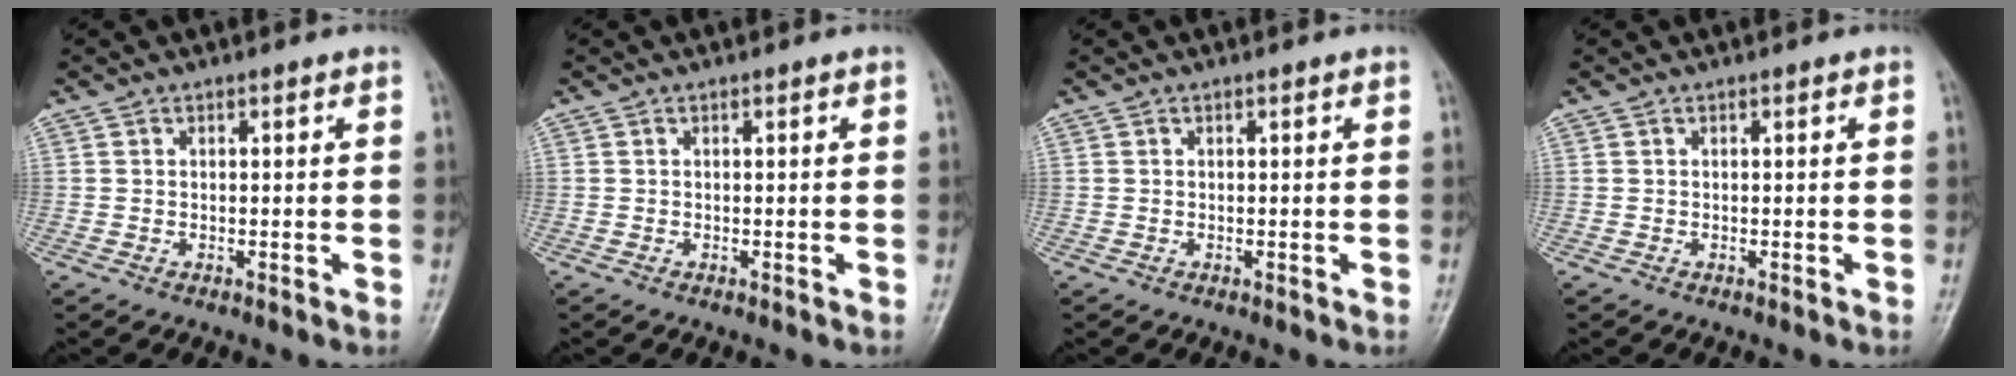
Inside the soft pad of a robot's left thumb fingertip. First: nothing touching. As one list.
[{"total": 0.0}, {"total": 0.0}, {"total": 0.0}]